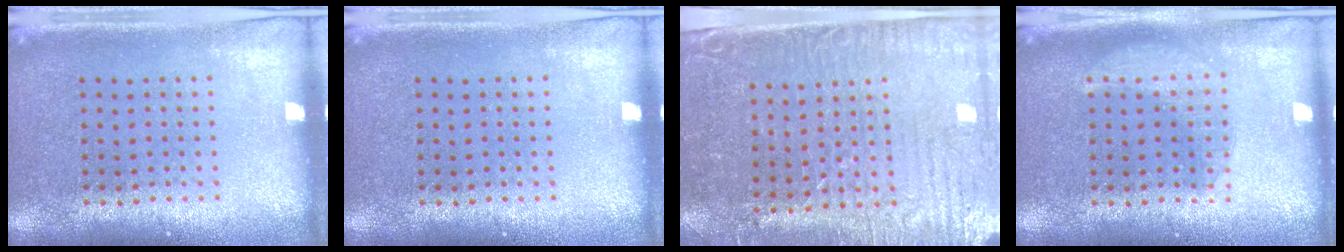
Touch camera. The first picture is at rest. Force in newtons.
{"total": 0.0}
{"total": 3.6, "press": 3.3, "slide": 1.4}
{"total": 2.2, "press": 2.2, "slide": 0.3}